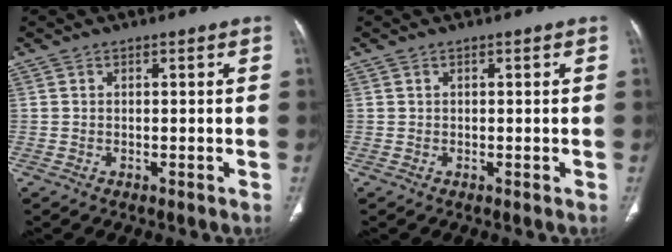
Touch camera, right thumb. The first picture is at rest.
{"total": 0.0}